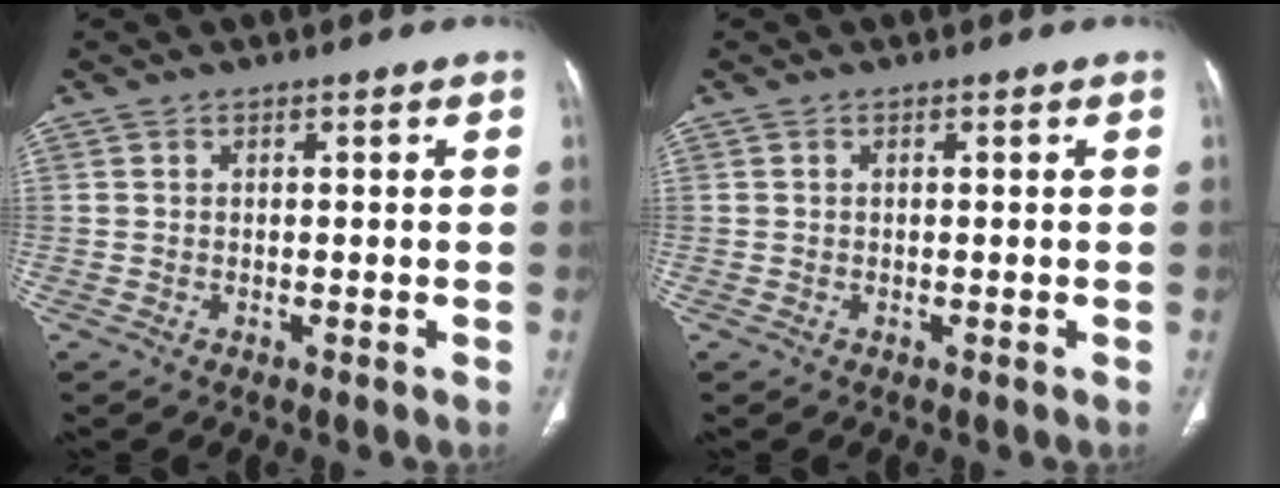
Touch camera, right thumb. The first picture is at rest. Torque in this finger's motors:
{"motor_torque": [-0.07, 0.28, -0.48, 0.30, 0.04]}